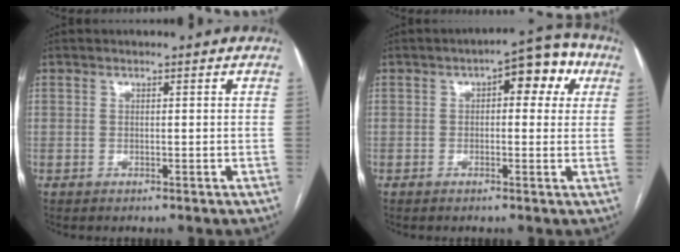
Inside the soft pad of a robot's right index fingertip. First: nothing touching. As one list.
[{"total": 8.0, "force": [2.5, 3.4, 6.7], "torque": [-0.080, 0.037, 0.024]}]